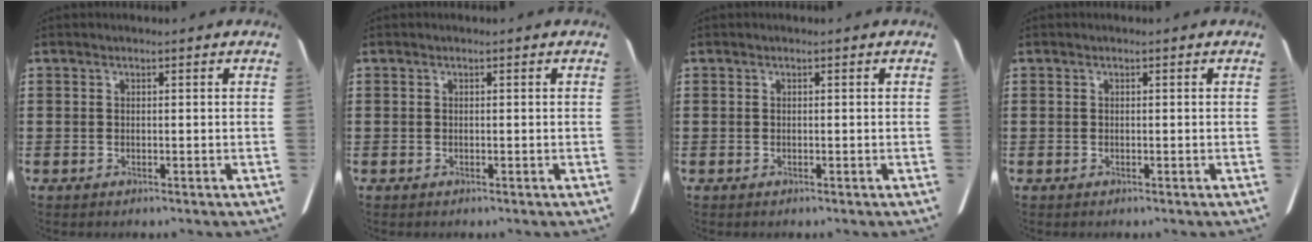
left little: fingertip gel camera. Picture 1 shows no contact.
{"total": 0.0}
{"total": 0.0}
{"total": 0.0}